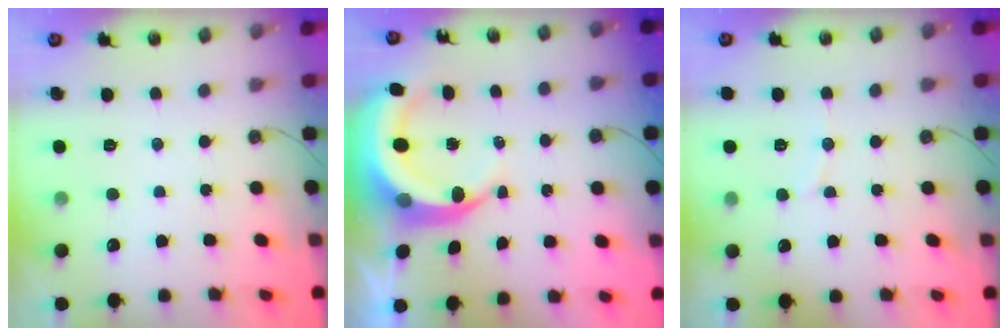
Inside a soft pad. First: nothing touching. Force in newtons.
{"total": 8.7, "press": 8.6, "slide": 1.3}
{"total": 4.0, "press": 3.9, "slide": 1.1}